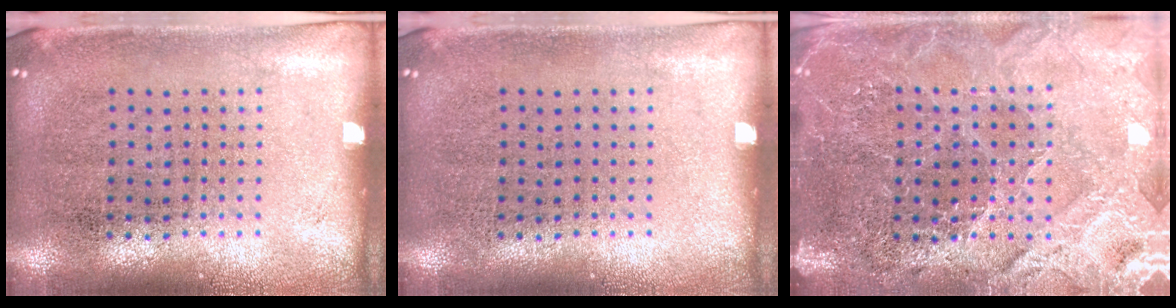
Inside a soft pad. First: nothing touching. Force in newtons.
{"total": 0.0}
{"total": 4.1, "press": 3.8, "slide": 1.4}